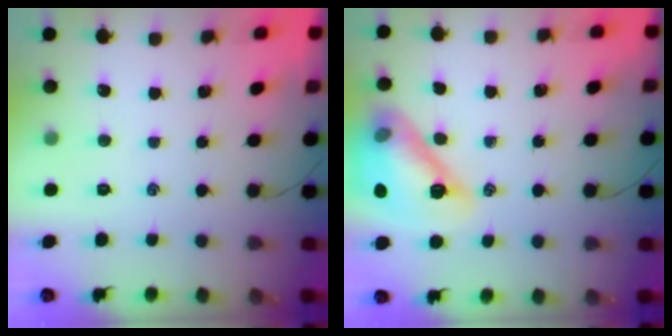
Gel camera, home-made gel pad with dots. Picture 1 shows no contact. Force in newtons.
{"total": 16.4, "press": 16.4, "slide": 1.2}